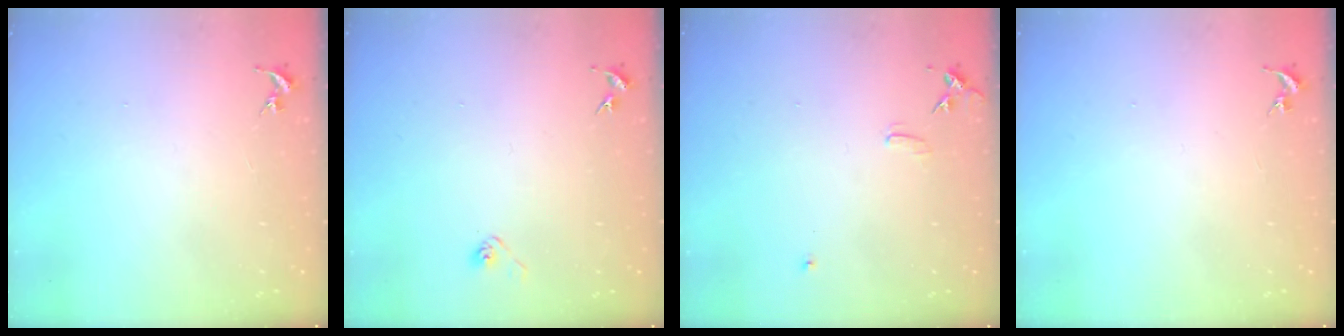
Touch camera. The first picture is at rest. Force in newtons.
{"total": 3.2, "press": 3.0, "slide": 0.9}
{"total": 7.6, "press": 7.6, "slide": 0.7}
{"total": 0.0}